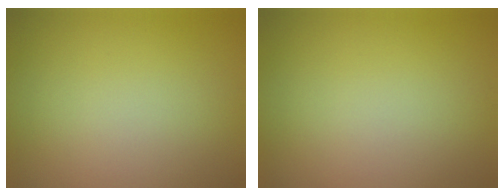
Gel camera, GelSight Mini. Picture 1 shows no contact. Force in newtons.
{"total": 0.0}